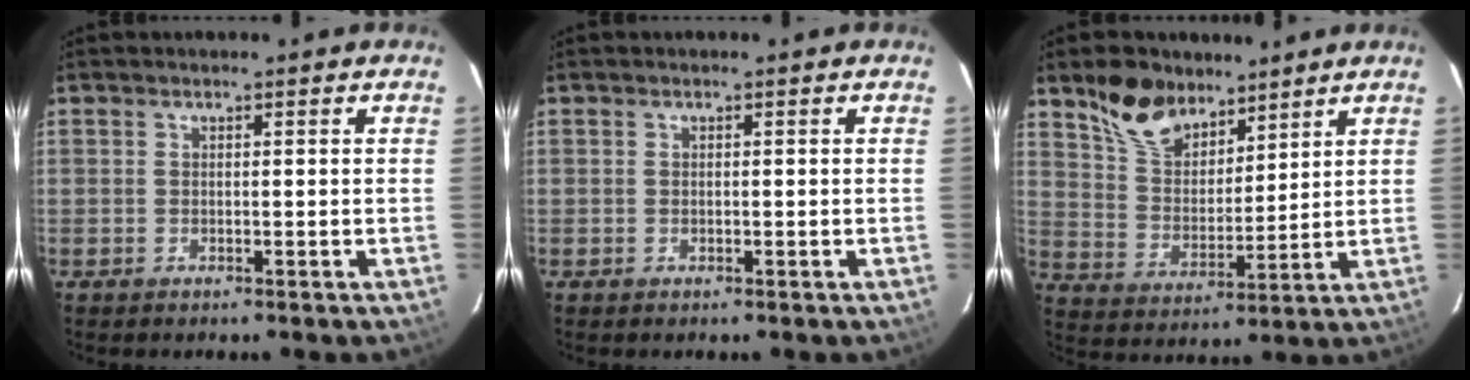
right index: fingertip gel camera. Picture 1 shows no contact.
{"total": 0.0}
{"total": 11.7, "force": [8.4, 6.3, 5.1], "torque": [-0.099, 0.015, 0.164]}